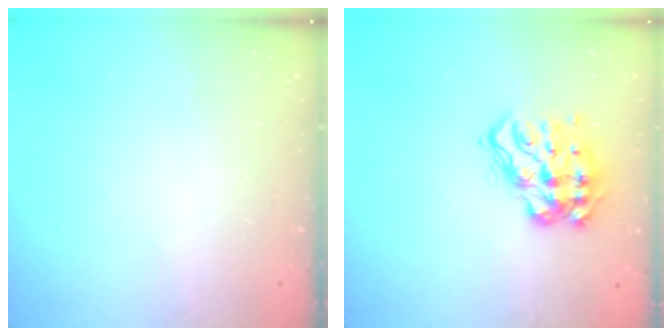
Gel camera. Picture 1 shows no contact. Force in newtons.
{"total": 14.1, "press": 14.1, "slide": 1.2}